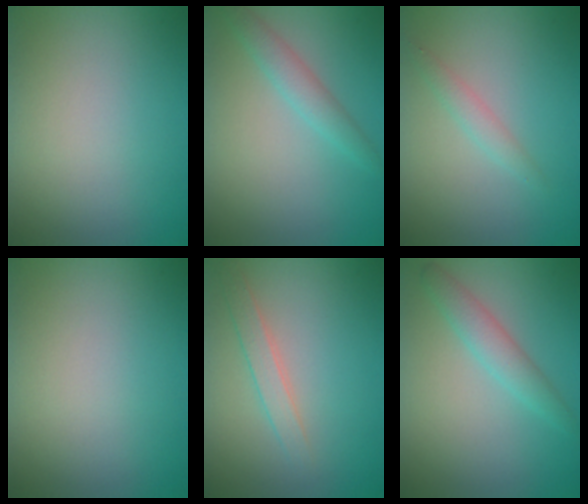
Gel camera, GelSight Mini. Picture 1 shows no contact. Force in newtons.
{"total": 2.2, "press": 2.2, "slide": 0.1}
{"total": 1.4, "press": 1.4, "slide": 0.0}
{"total": 0.0}
{"total": 1.8, "press": 1.8, "slide": 0.1}
{"total": 2.5, "press": 2.5, "slide": 0.1}